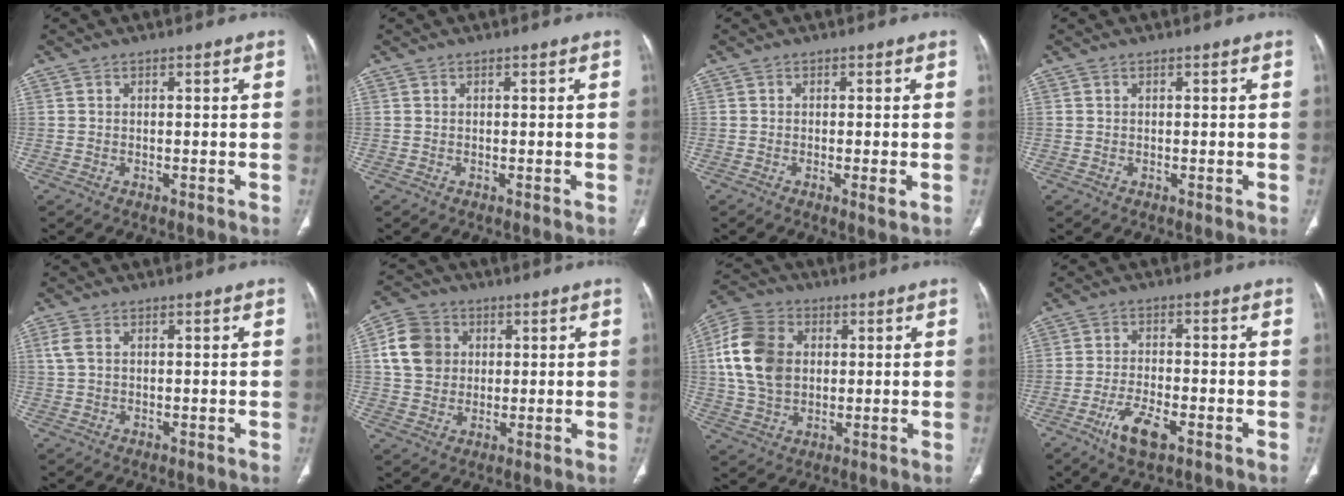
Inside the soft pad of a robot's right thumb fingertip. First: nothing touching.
{"total": 0.0}
{"total": 2.0, "force": [-0.6, 0.3, 1.9], "torque": [-0.037, -0.007, -0.012]}
{"total": 0.0}
{"total": 1.8, "force": [0.5, 1.3, 1.2], "torque": [-0.035, 0.006, 0.013]}
{"total": 9.9, "force": [2.1, 8.5, 4.5], "torque": [-0.066, 0.003, 0.034]}
{"total": 14.0, "force": [2.1, 10.4, 9.1], "torque": [-0.165, 0.008, 0.038]}
{"total": 6.7, "force": [-3.5, 2.4, 5.2], "torque": [-0.104, 0.009, -0.061]}